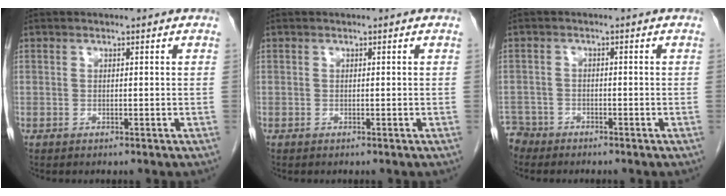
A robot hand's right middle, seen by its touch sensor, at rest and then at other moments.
{"total": 0.0}
{"total": 3.1, "force": [-2.8, 1.1, -0.8], "torque": [0.015, -0.003, -0.057]}